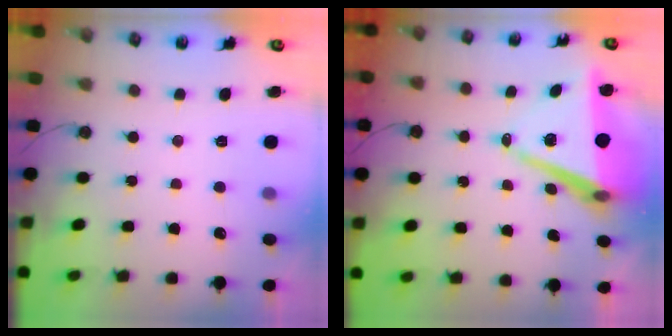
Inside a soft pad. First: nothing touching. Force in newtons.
{"total": 9.5, "press": 8.6, "slide": 4.2}